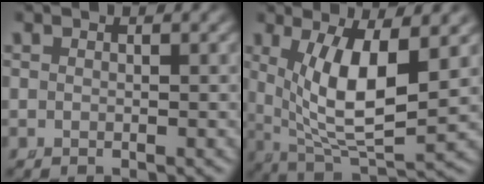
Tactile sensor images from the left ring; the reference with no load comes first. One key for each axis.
{"total": 9.2, "fx": 1.1, "fy": 4.6, "fz": 7.9, "tx": -0.158, "ty": -0.031, "tz": 0.042}